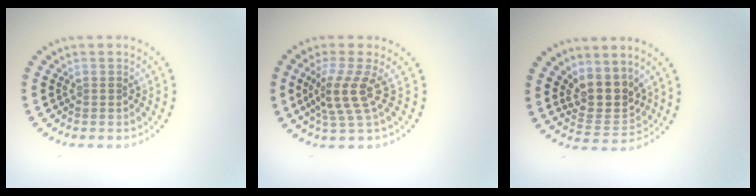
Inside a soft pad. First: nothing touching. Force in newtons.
{"total": 3.4, "press": 2.6, "slide": 2.2}
{"total": 3.7, "press": 3.0, "slide": 2.1}